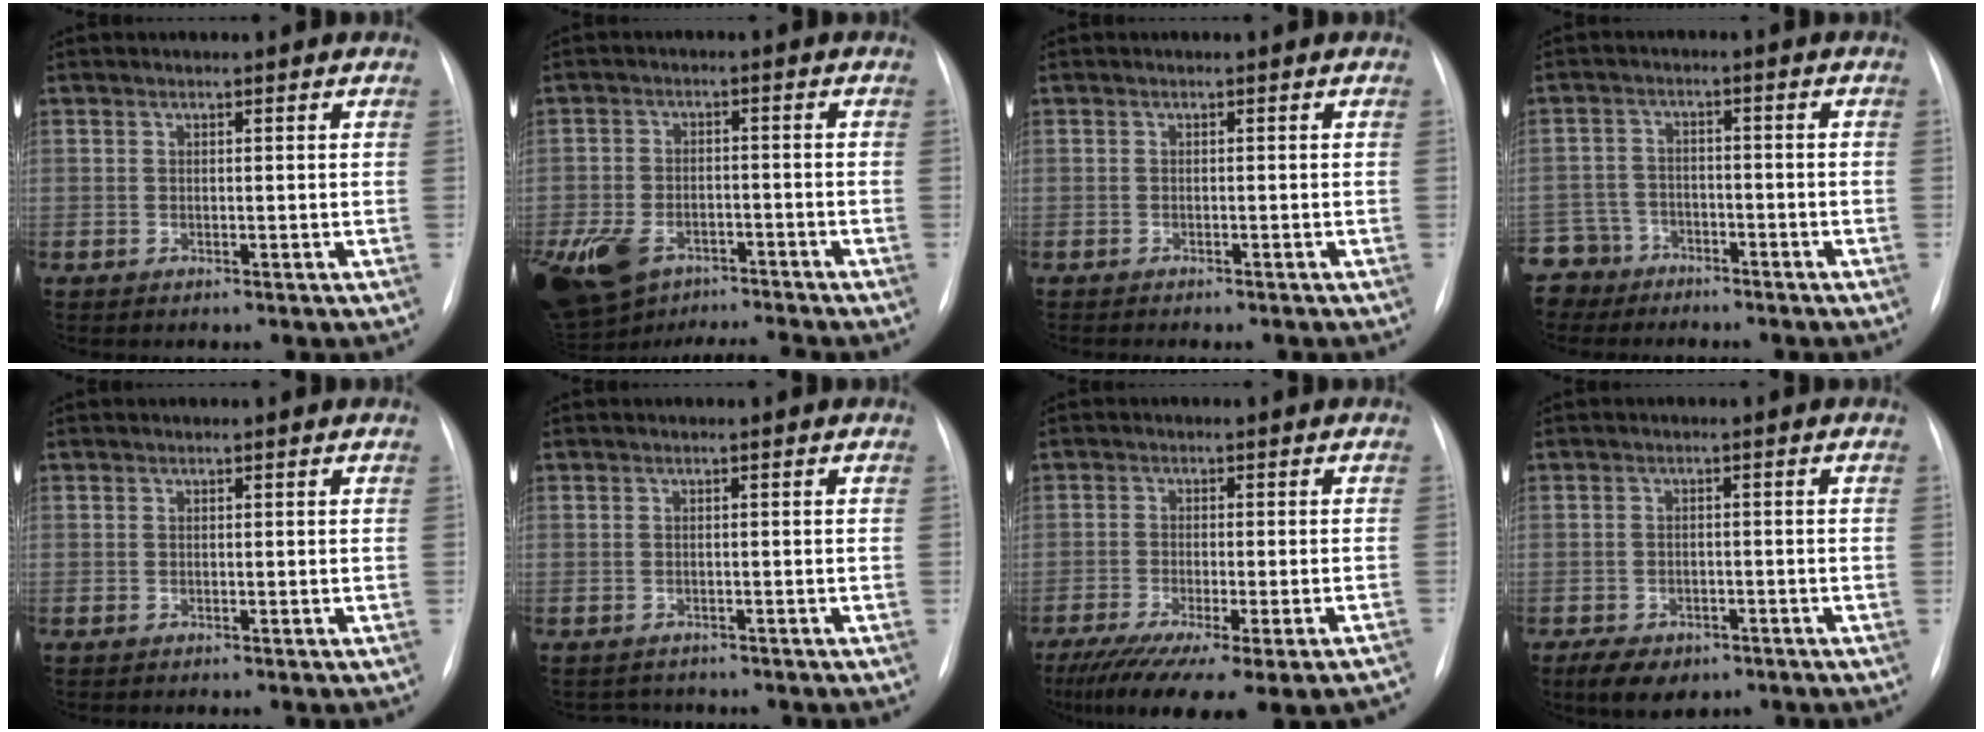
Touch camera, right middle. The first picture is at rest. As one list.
[{"total": 12.6, "force": [-9.1, 5.9, 6.4], "torque": [-0.157, 0.001, -0.152]}, {"total": 3.6, "force": [-3.1, 0.6, 1.7], "torque": [-0.023, -0.008, -0.034]}, {"total": 7.3, "force": [-5.9, 4.3, -0.3], "torque": [-0.006, 0.001, -0.107]}, {"total": 0.5, "force": [-0.4, 0.1, 0.3], "torque": [-0.009, -0.001, -0.006]}, {"total": 2.1, "force": [-1.9, 0.8, -0.3], "torque": [0.003, -0.003, -0.025]}, {"total": 18.6, "force": [-14.7, 2.2, 11.2], "torque": [-0.146, -0.041, -0.204]}, {"total": 6.6, "force": [-4.6, 3.5, 3.2], "torque": [-0.054, -0.006, -0.061]}]